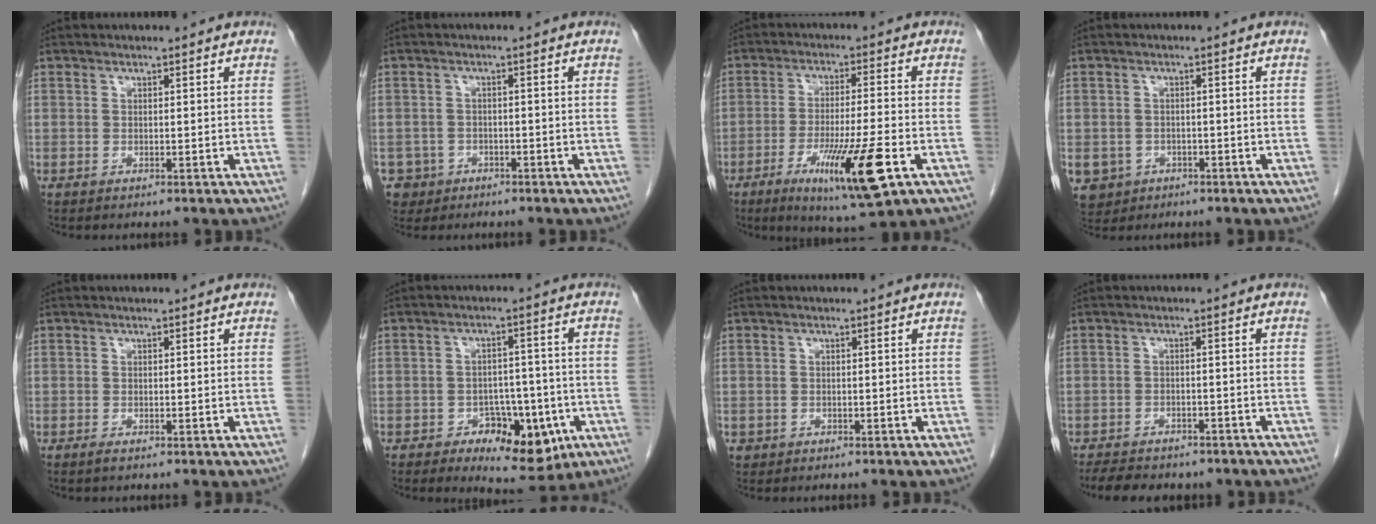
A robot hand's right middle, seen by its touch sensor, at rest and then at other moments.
{"total": 4.1, "force": [-2.1, 3.5, -0.1], "torque": [0.005, 0.011, -0.035]}
{"total": 12.6, "force": [-5.4, 0.7, 11.4], "torque": [-0.199, -0.032, -0.083]}
{"total": 6.5, "force": [-2.8, 5.7, 1.5], "torque": [-0.038, 0.003, -0.038]}
{"total": 0.5, "force": [-0.4, 0.1, 0.4], "torque": [-0.009, -0.001, -0.006]}
{"total": 9.0, "force": [-3.9, 4.8, 6.4], "torque": [-0.078, 0.009, -0.045]}
{"total": 1.0, "force": [-0.4, 0.8, 0.1], "torque": [-0.004, 0.005, -0.003]}
{"total": 10.1, "force": [-8.4, 3.8, 4.2], "torque": [-0.081, 0.000, -0.105]}